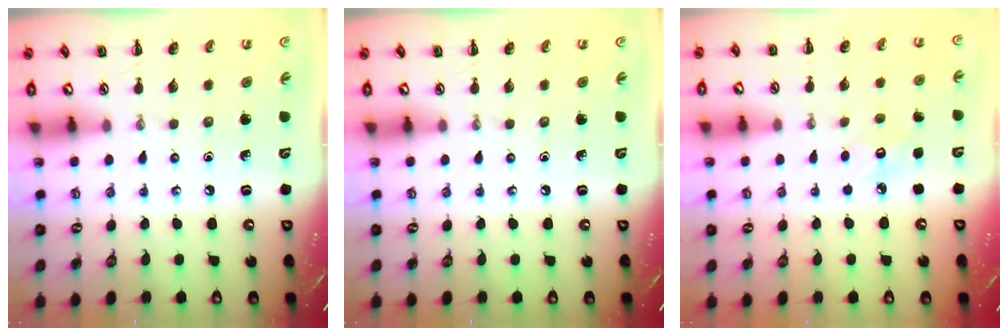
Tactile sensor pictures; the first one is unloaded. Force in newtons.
{"total": 0.0}
{"total": 6.5, "press": 6.4, "slide": 1.4}